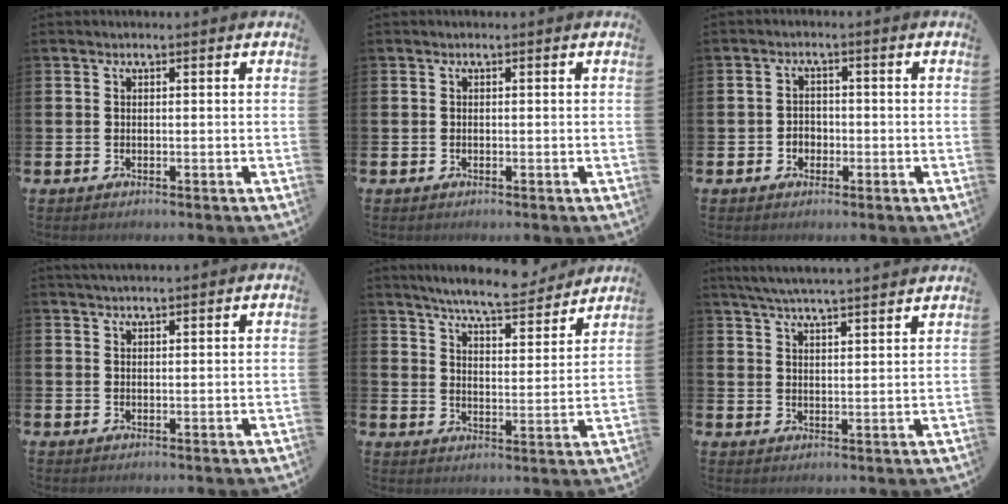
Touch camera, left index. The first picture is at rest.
{"total": 0.0}
{"total": 2.0, "force": [-0.8, 1.8, 0.5], "torque": [-0.011, 0.004, -0.020]}
{"total": 1.9, "force": [1.8, 0.2, 0.5], "torque": [-0.011, -0.001, 0.033]}
{"total": 7.6, "force": [7.3, 0.5, 2.1], "torque": [-0.059, -0.044, 0.128]}
{"total": 5.7, "force": [5.5, -0.3, 1.3], "torque": [-0.047, -0.026, 0.100]}